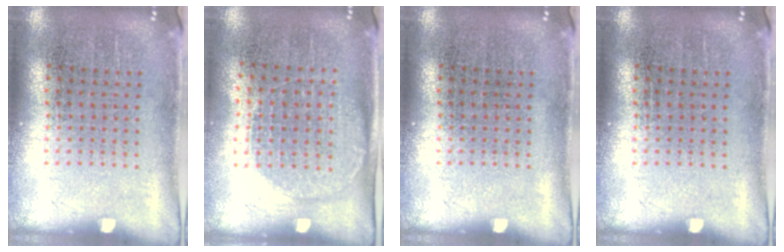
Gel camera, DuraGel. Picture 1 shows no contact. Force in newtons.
{"total": 1.4, "press": 1.2, "slide": 0.6}
{"total": 0.0}
{"total": 0.0}